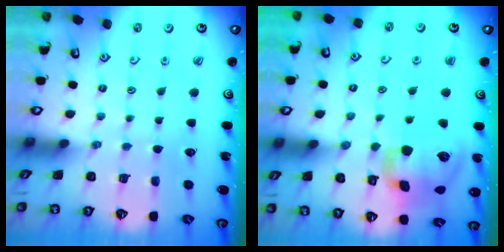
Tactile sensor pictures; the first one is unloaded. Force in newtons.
{"total": 17.3, "press": 17.0, "slide": 2.8}